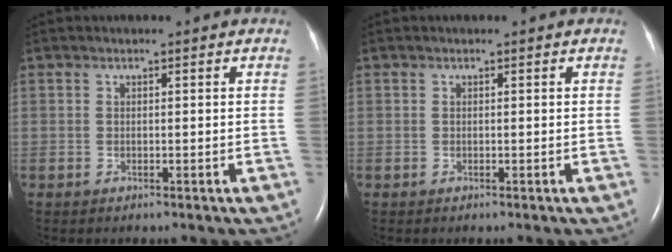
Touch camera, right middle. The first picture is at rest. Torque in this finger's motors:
{"motor_torque": [0.07, -0.08, 0.02, 0.00]}